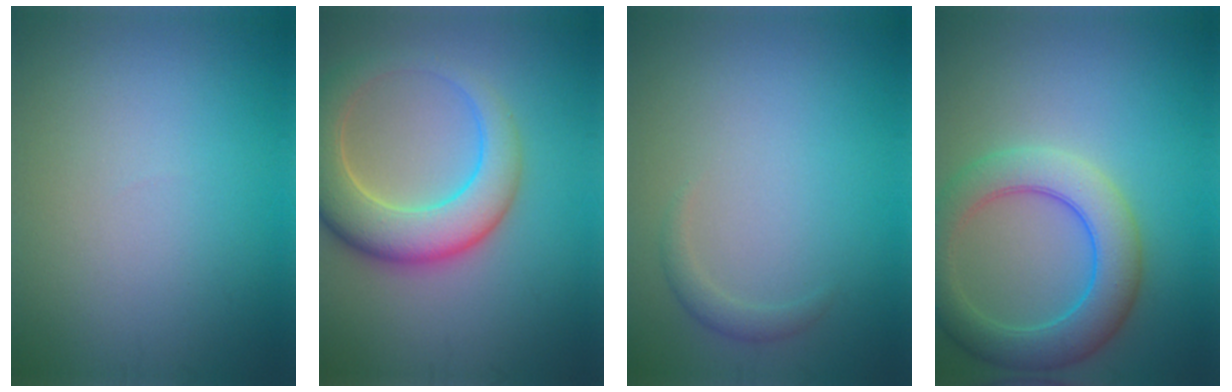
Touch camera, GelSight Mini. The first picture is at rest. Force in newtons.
{"total": 7.5, "press": 7.5, "slide": 0.6}
{"total": 1.2, "press": 1.2, "slide": 0.1}
{"total": 6.3, "press": 6.3, "slide": 0.4}